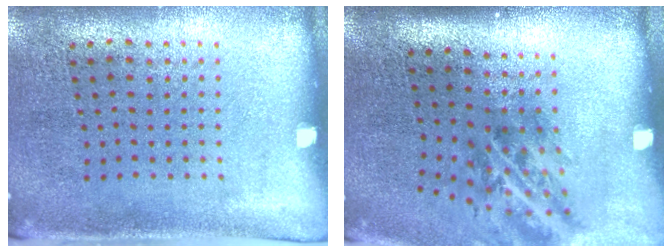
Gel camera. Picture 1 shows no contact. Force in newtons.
{"total": 2.0, "press": 1.3, "slide": 1.5}